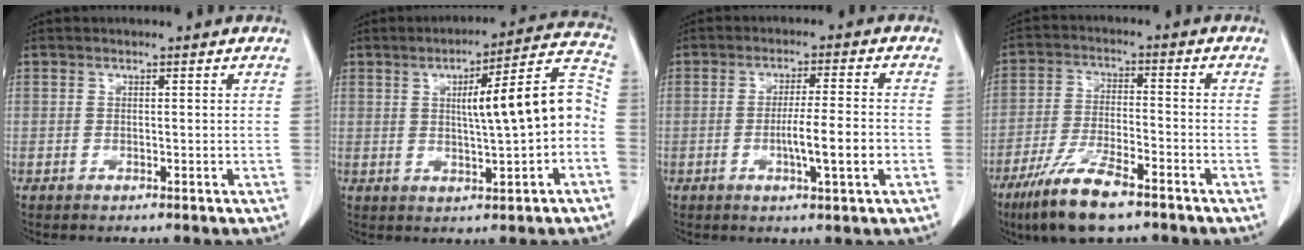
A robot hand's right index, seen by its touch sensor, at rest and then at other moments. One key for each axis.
{"total": 12.3, "fx": -0.3, "fy": 1.2, "fz": 12.2, "tx": -0.165, "ty": 0.031, "tz": -0.003}
{"total": 6.7, "fx": -1.8, "fy": 0.0, "fz": 6.4, "tx": -0.105, "ty": -0.004, "tz": -0.029}
{"total": 10.8, "fx": -7.5, "fy": 2.1, "fz": 7.5, "tx": -0.149, "ty": -0.022, "tz": -0.136}